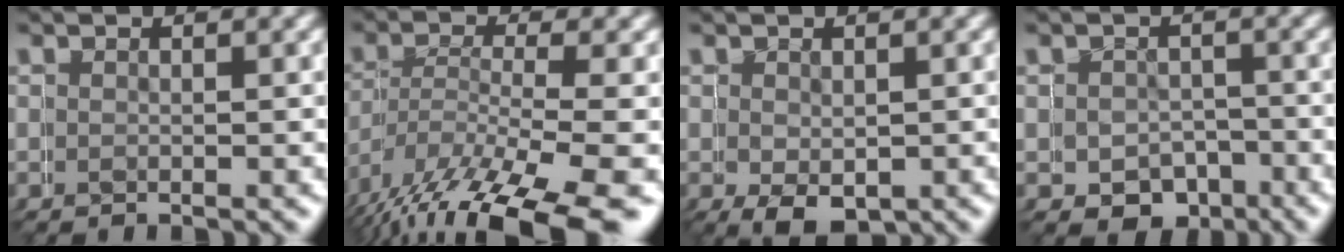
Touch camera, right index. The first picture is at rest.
{"total": 6.3, "force": [-3.4, 3.1, 4.3], "torque": [-0.104, -0.029, -0.033]}
{"total": 3.8, "force": [-1.3, 2.8, 2.2], "torque": [-0.045, -0.028, -0.002]}
{"total": 3.7, "force": [-1.0, 3.5, -0.7], "torque": [0.018, -0.019, -0.014]}